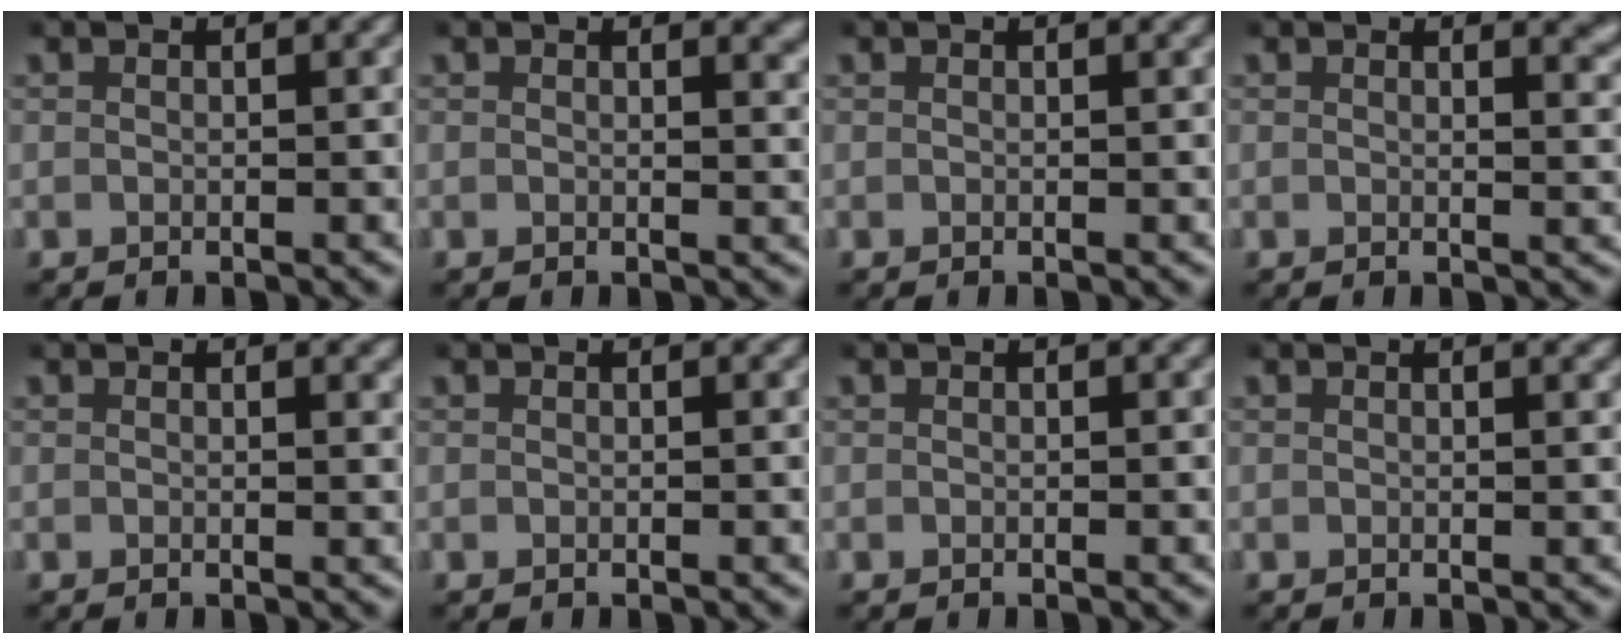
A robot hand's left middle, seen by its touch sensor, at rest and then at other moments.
{"total": 1.5, "force": [1.3, 0.3, 0.8], "torque": [-0.007, -0.003, 0.017]}
{"total": 0.0}
{"total": 2.3, "force": [1.8, 0.5, 1.4], "torque": [-0.012, -0.004, 0.025]}
{"total": 0.6, "force": [0.6, 0.0, 0.2], "torque": [-0.001, -0.002, 0.007]}
{"total": 0.0}
{"total": 0.0}
{"total": 0.9, "force": [0.7, -0.1, 0.5], "torque": [-0.005, -0.001, 0.009]}